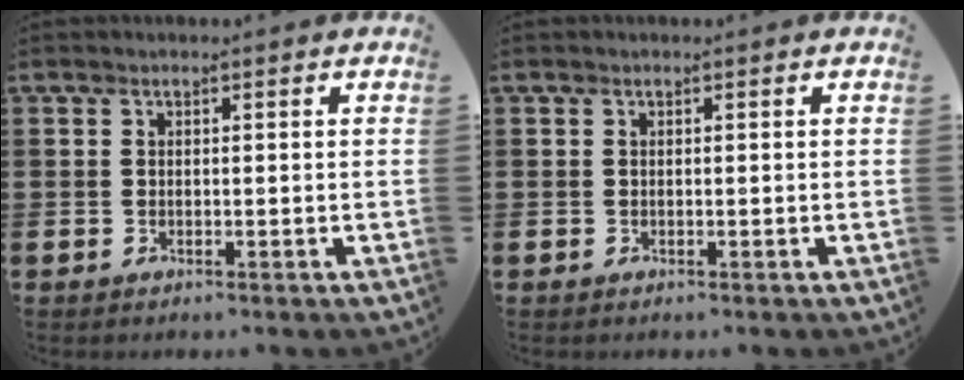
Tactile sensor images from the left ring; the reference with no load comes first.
{"total": 0.0}